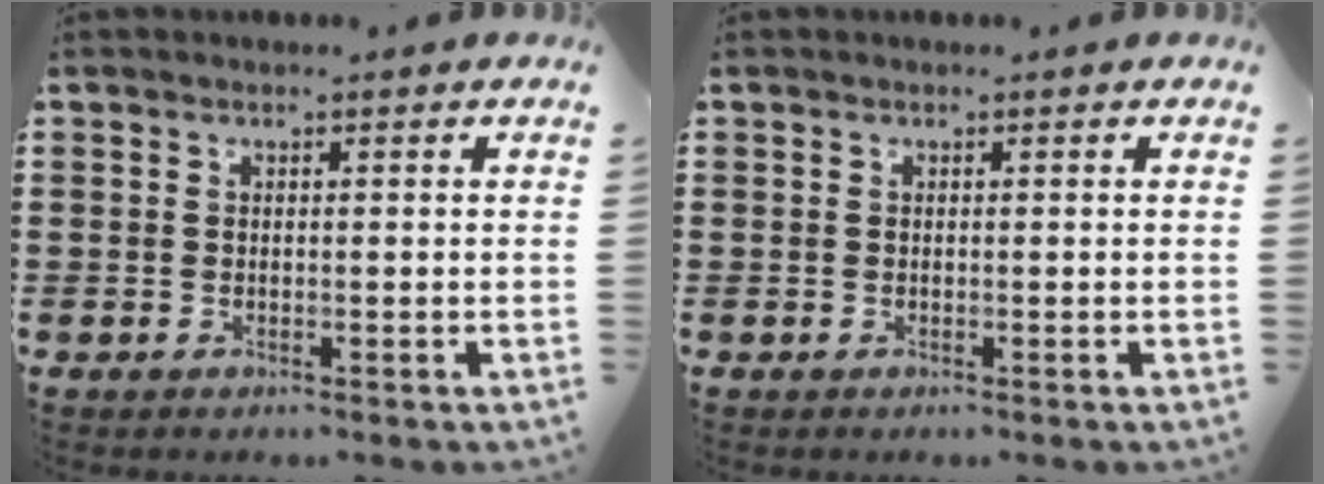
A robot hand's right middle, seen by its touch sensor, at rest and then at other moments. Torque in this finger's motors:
{"motor_torque": [-0.09, -0.28, 0.00, 0.01]}